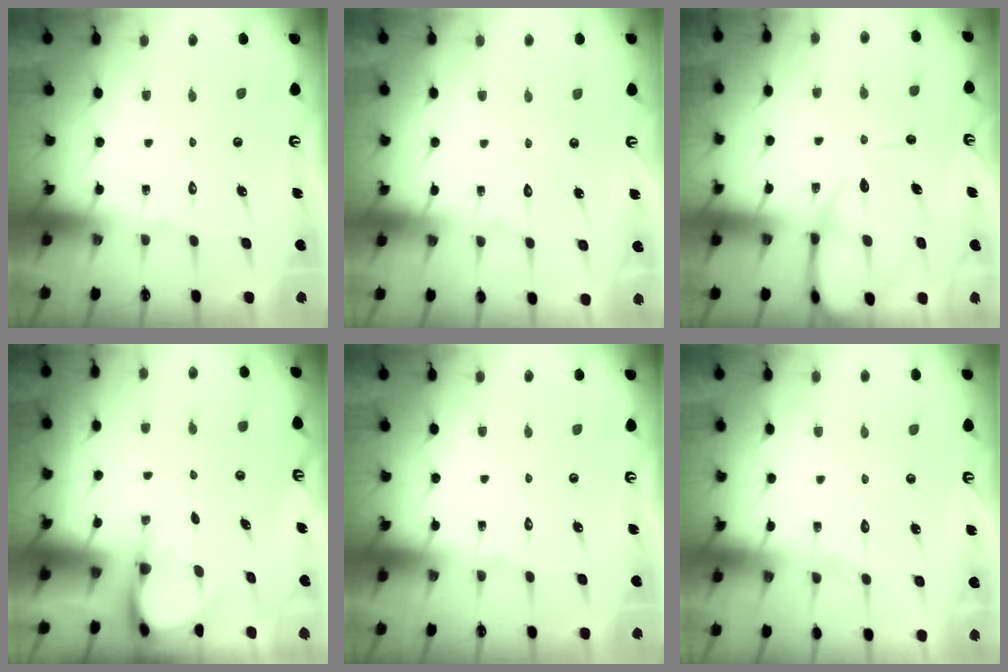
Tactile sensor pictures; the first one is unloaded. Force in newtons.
{"total": 2.7, "press": 2.6, "slide": 0.3}
{"total": 10.5, "press": 10.5, "slide": 1.1}
{"total": 3.7, "press": 3.7, "slide": 0.3}
{"total": 0.0}
{"total": 4.5, "press": 4.4, "slide": 0.3}